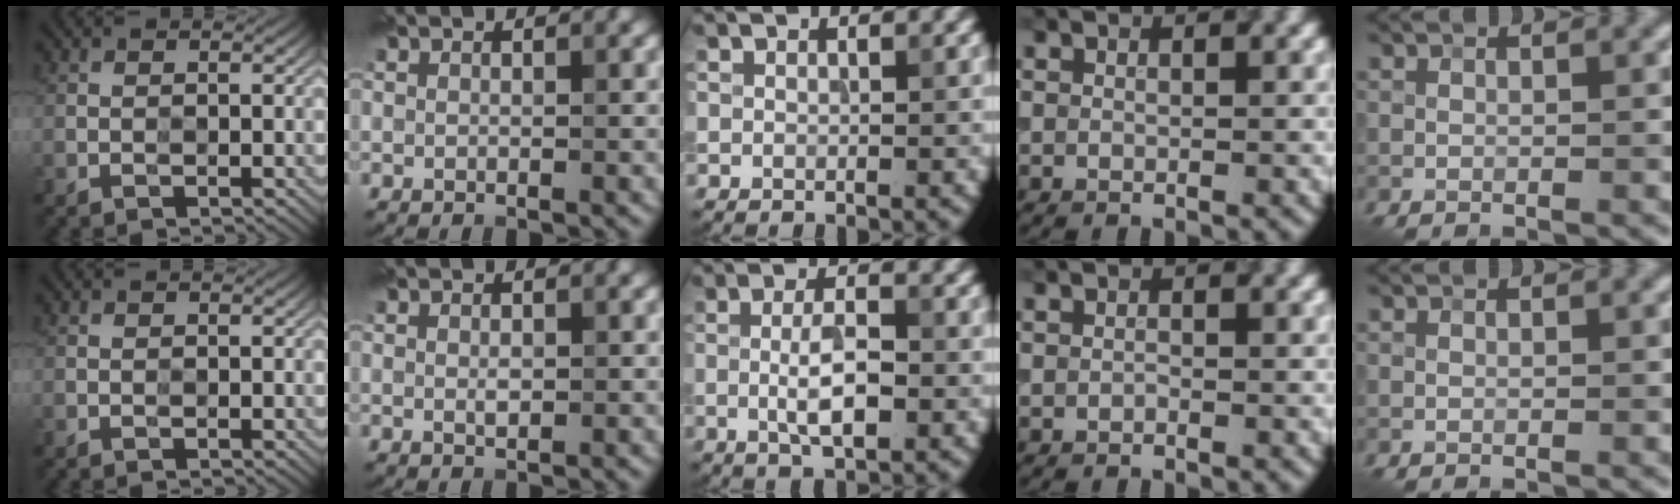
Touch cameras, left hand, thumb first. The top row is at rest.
{"index": {"total": 0.8, "force": [-0.1, 0.4, 0.7], "torque": [-0.015, -0.003, 0.000]}, "middle": {"total": 3.8, "force": [-0.4, 1.2, 3.6], "torque": [-0.069, -0.002, -0.009]}}